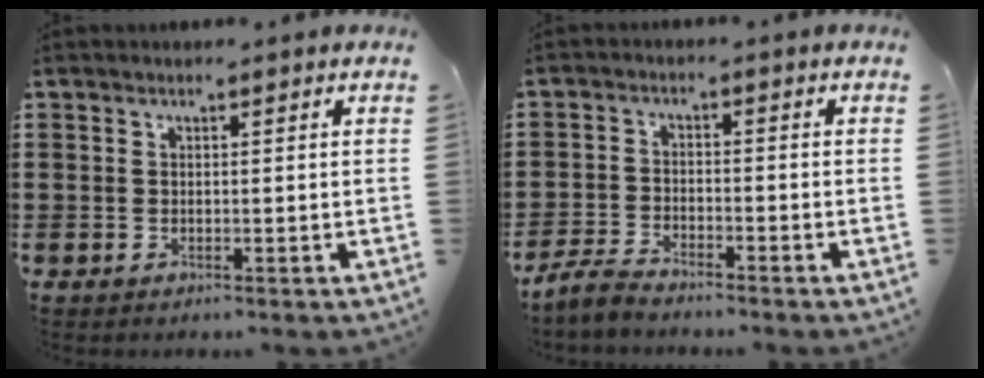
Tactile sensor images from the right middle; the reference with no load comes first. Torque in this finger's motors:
{"motor_torque": [1.01, -0.31, 0.02, 0.03]}